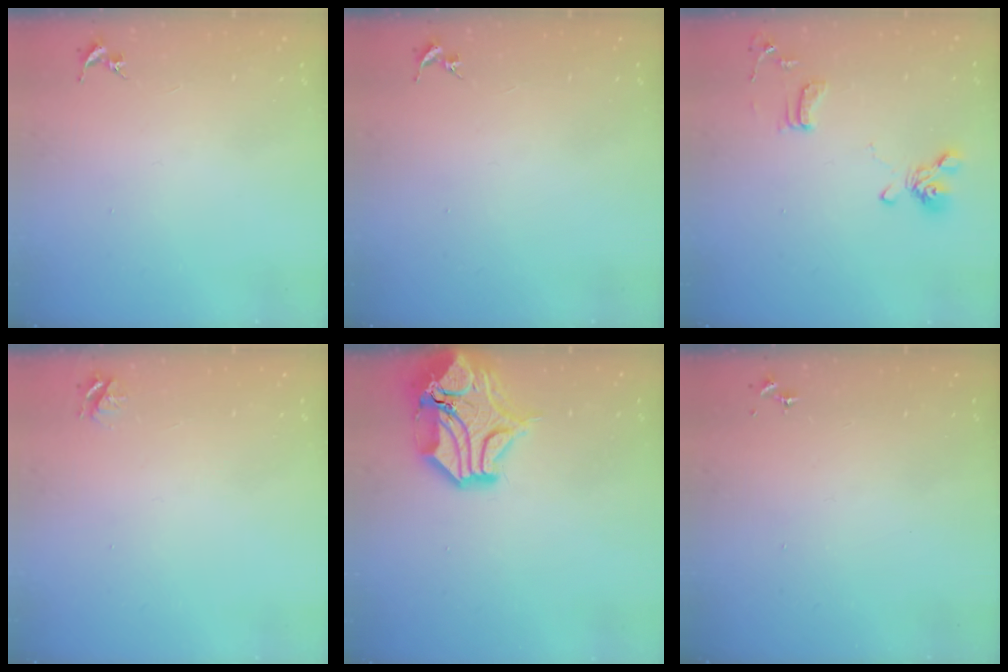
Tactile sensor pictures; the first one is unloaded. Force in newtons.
{"total": 0.0}
{"total": 12.3, "press": 12.2, "slide": 1.8}
{"total": 4.2, "press": 4.1, "slide": 0.5}
{"total": 17.9, "press": 17.7, "slide": 2.6}
{"total": 0.0}